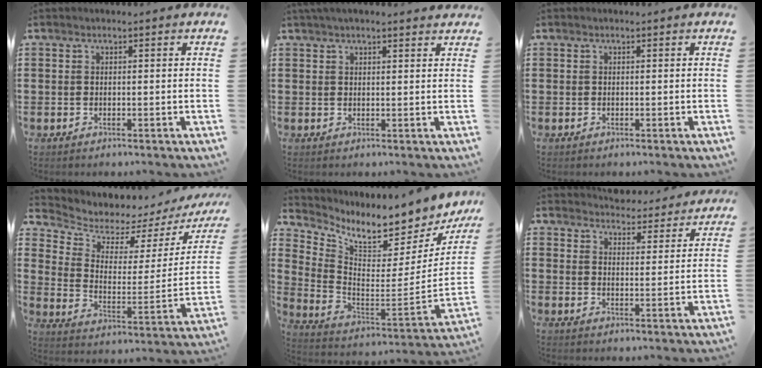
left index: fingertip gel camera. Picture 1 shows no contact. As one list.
[{"total": 2.2, "force": [1.9, 0.4, 1.1], "torque": [-0.024, 0.005, 0.036]}, {"total": 0.0}, {"total": 4.2, "force": [3.9, 1.6, 0.0], "torque": [-0.032, -0.038, 0.061]}, {"total": 6.5, "force": [6.0, 1.0, 2.3], "torque": [-0.065, -0.070, 0.097]}, {"total": 4.3, "force": [4.3, 0.1, 0.0], "torque": [-0.012, -0.032, 0.073]}]